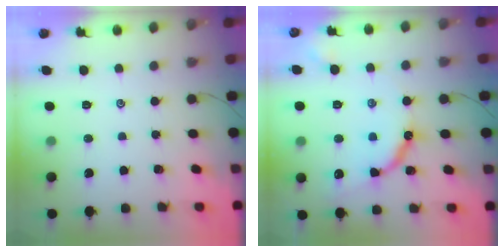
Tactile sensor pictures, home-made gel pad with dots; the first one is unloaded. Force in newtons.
{"total": 10.1, "press": 10.0, "slide": 1.3}